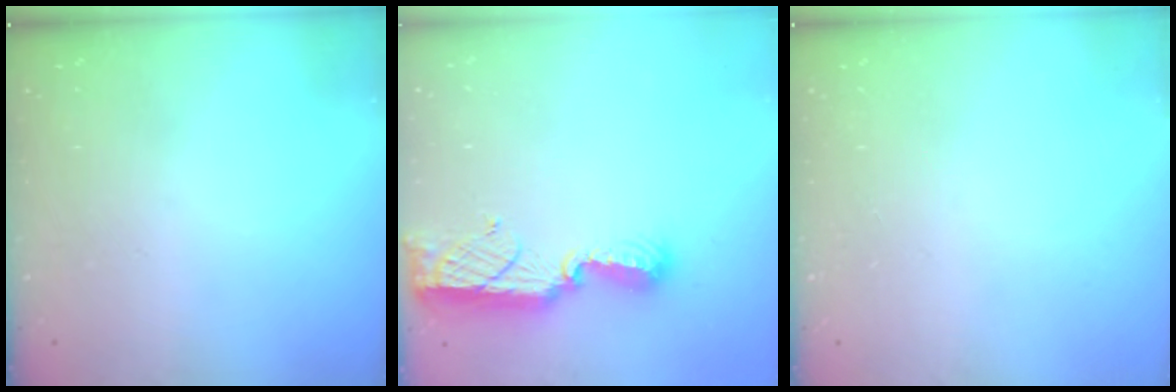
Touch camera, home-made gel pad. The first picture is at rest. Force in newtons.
{"total": 10.8, "press": 10.5, "slide": 2.5}
{"total": 0.0}